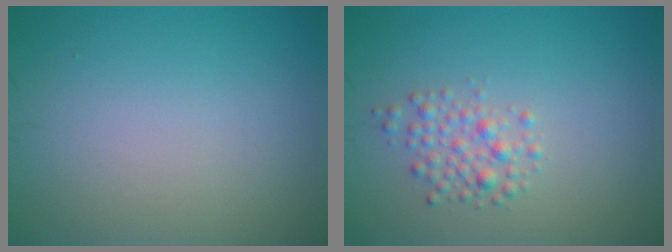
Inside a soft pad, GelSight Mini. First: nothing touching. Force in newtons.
{"total": 2.2, "press": 2.2, "slide": 0.1}